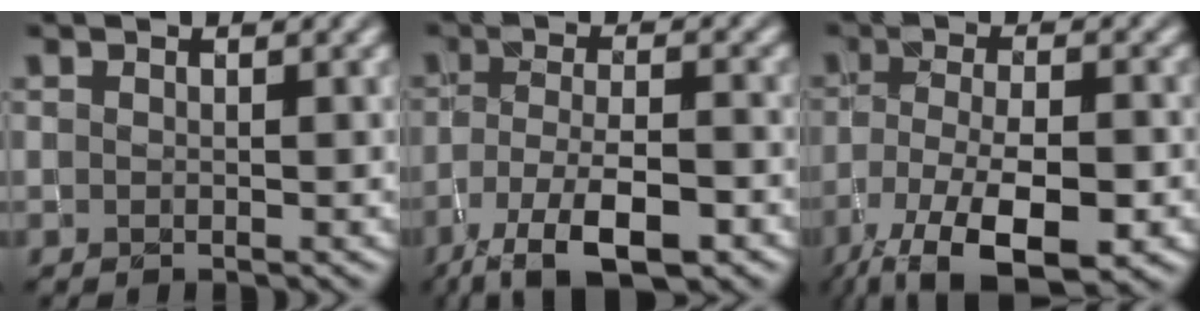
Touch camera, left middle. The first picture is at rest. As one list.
[{"total": 8.5, "force": [-5.3, 2.8, 6.0], "torque": [-0.105, -0.005, -0.095]}, {"total": 11.0, "force": [-6.2, 4.3, 8.0], "torque": [-0.152, -0.021, -0.103]}]